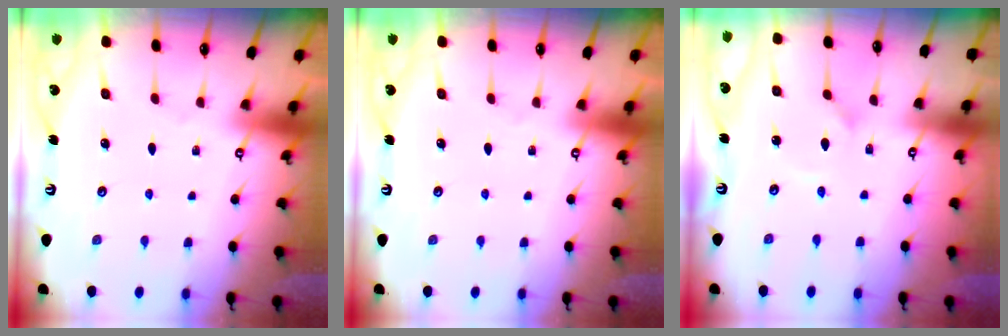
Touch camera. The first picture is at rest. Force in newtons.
{"total": 0.0}
{"total": 1.0, "press": 1.0, "slide": 0.0}